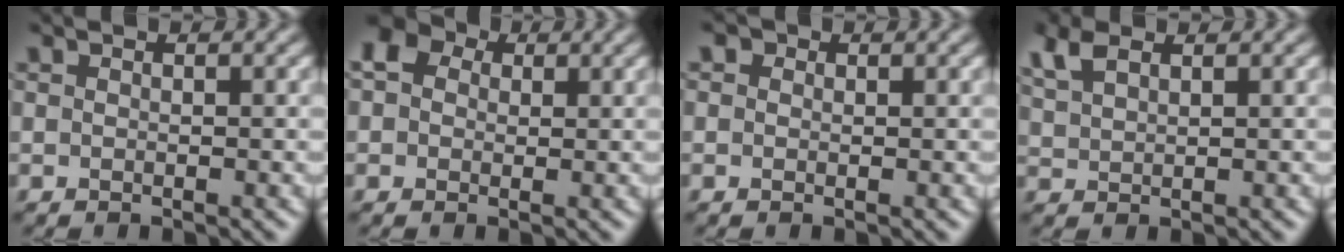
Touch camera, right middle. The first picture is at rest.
{"total": 4.0, "force": [1.6, 3.1, 2.0], "torque": [-0.041, 0.008, 0.011]}
{"total": 0.8, "force": [0.2, 0.7, 0.3], "torque": [-0.003, 0.000, 0.001]}
{"total": 2.7, "force": [1.9, 1.2, 1.6], "torque": [-0.044, 0.008, 0.041]}